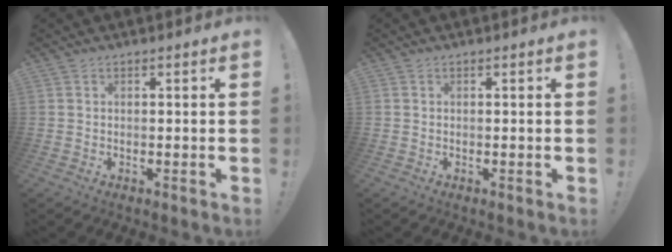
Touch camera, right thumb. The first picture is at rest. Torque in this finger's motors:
{"motor_torque": [-0.77, 2.01, 0.47, 0.24, 0.20]}